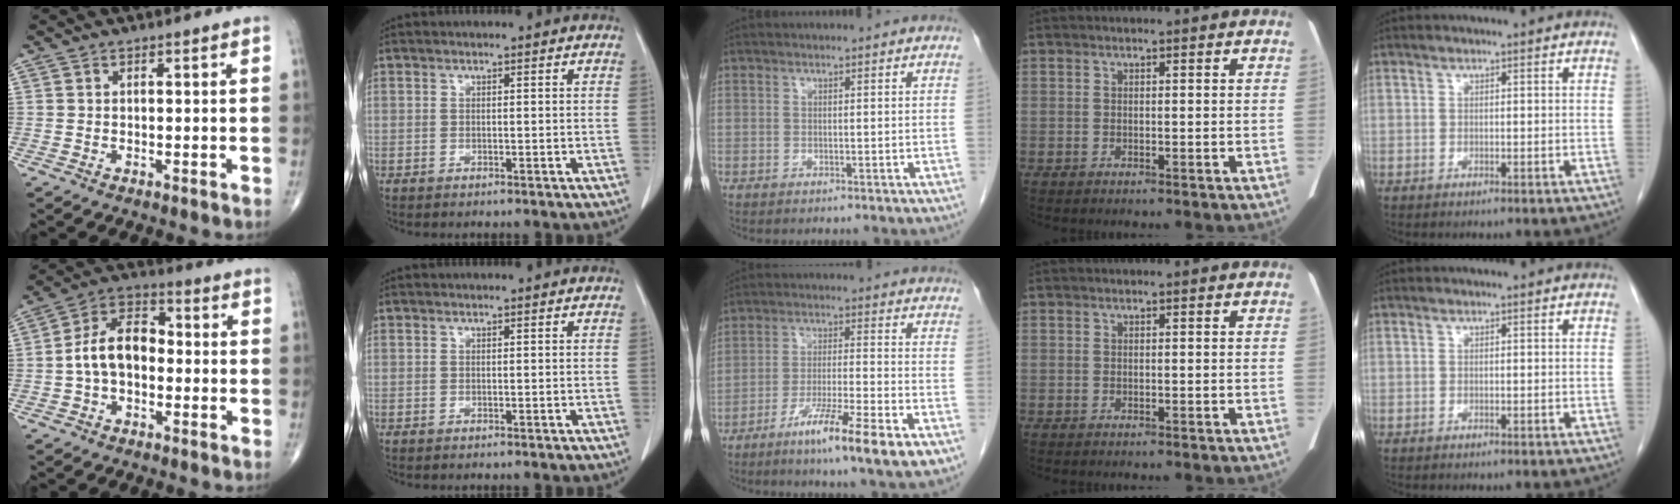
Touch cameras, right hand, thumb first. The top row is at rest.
{"thumb": {"total": 10.1, "force": [-1.1, 6.4, 7.7], "torque": [-0.128, 0.037, -0.033]}, "middle": {"total": 11.3, "force": [-6.4, 0.1, 9.3], "torque": [-0.162, -0.021, -0.108]}}